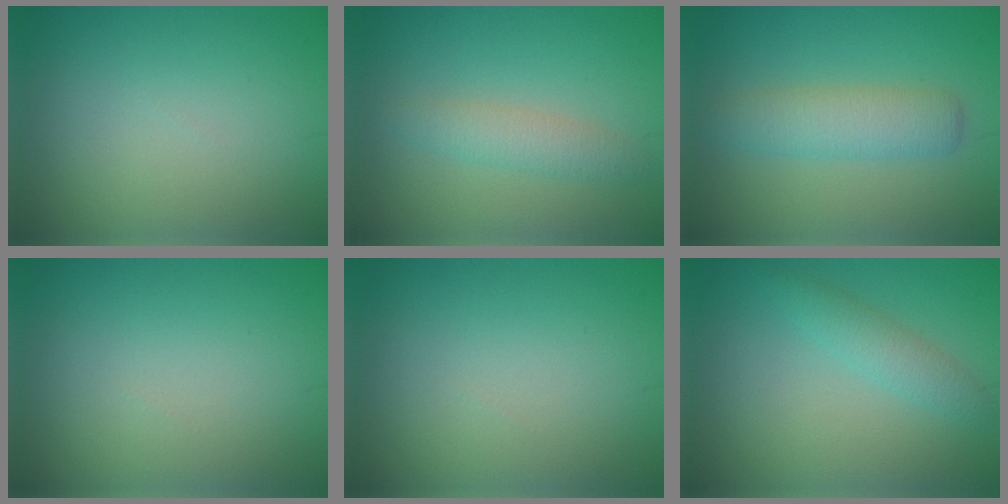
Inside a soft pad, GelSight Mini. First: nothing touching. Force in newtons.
{"total": 2.5, "press": 2.5, "slide": 0.2}
{"total": 3.7, "press": 3.7, "slide": 0.1}
{"total": 0.0}
{"total": 0.0}
{"total": 2.2, "press": 2.2, "slide": 0.1}